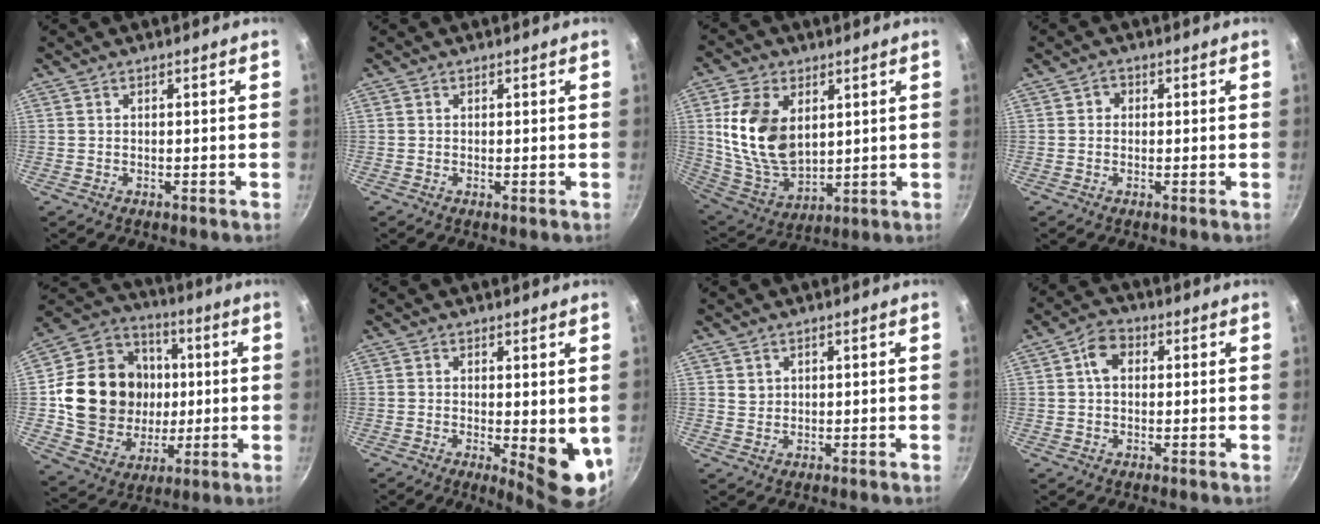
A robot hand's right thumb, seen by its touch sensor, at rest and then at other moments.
{"total": 0.0}
{"total": 16.2, "force": [3.7, 10.6, 11.7], "torque": [-0.202, -0.027, 0.085]}
{"total": 1.6, "force": [0.0, 1.4, 0.6], "torque": [-0.004, 0.003, -0.005]}
{"total": 22.0, "force": [1.1, 18.8, 11.3], "torque": [-0.182, 0.020, 0.029]}
{"total": 8.3, "force": [-0.5, 3.0, 7.8], "torque": [-0.089, -0.016, 0.002]}
{"total": 1.4, "force": [0.8, 1.1, 0.3], "torque": [0.006, 0.003, 0.016]}
{"total": 5.0, "force": [0.9, 3.7, 3.2], "torque": [-0.041, 0.011, 0.006]}